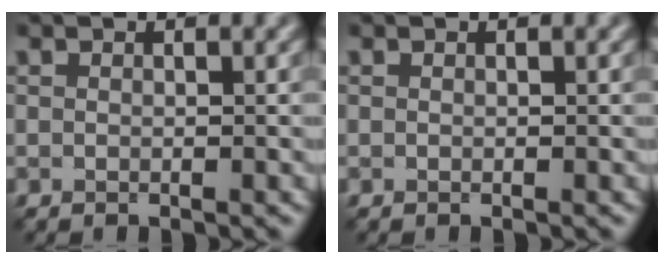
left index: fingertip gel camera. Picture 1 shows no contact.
{"total": 0.0}